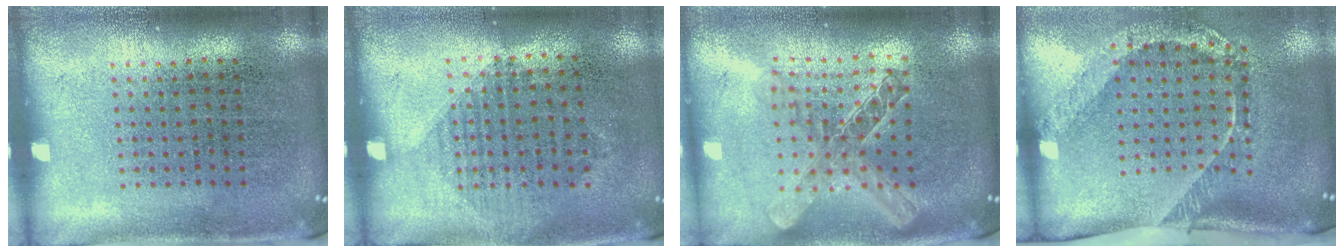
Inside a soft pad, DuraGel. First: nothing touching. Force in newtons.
{"total": 0.9, "press": 0.9, "slide": 0.4}
{"total": 2.0, "press": 1.7, "slide": 1.1}
{"total": 2.5, "press": 1.6, "slide": 1.8}